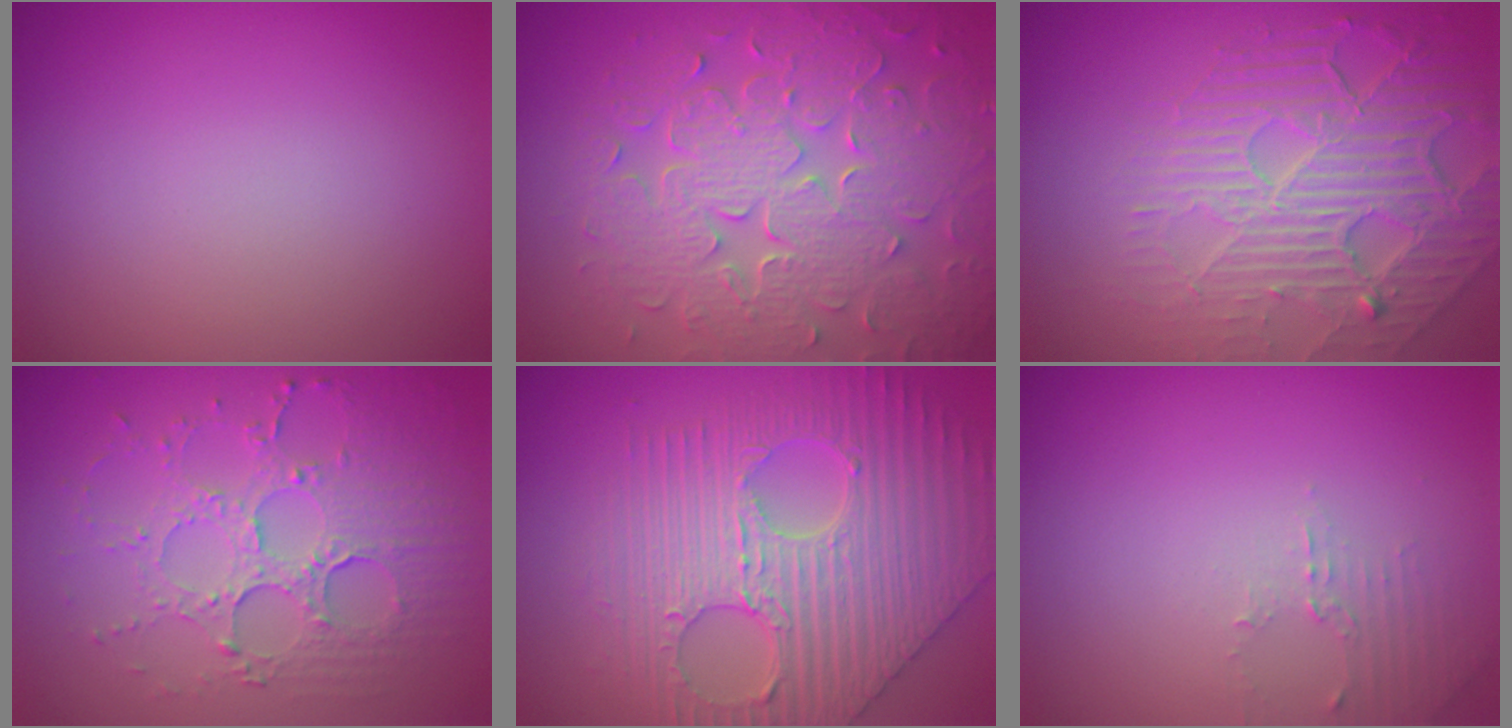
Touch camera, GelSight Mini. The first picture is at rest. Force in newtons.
{"total": 8.7, "press": 6.3, "slide": 6.0}
{"total": 7.3, "press": 5.3, "slide": 5.1}
{"total": 5.4, "press": 3.8, "slide": 3.9}
{"total": 6.9, "press": 5.8, "slide": 3.6}
{"total": 1.4, "press": 1.4, "slide": 0.4}